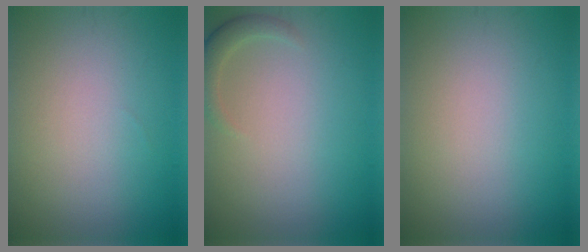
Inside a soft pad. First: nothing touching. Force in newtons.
{"total": 1.8, "press": 1.8, "slide": 0.3}
{"total": 0.0}